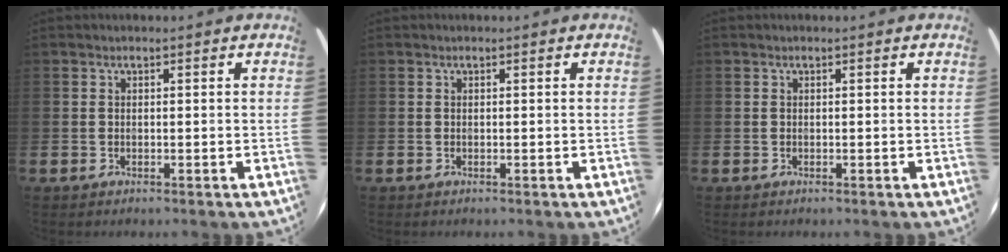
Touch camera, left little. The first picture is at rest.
{"total": 0.0}
{"total": 0.0}